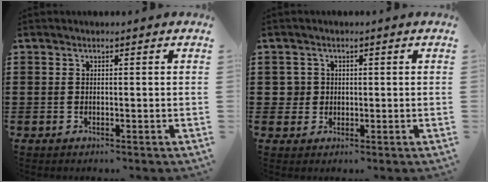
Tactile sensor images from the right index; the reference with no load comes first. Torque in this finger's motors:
{"motor_torque": [-0.22, 0.31, 0.00, -0.02]}